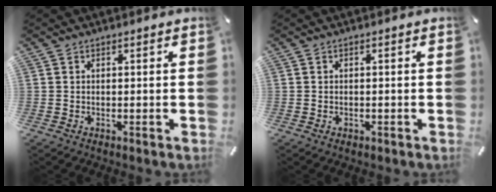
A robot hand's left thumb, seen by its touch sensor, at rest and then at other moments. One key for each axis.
{"total": 0.7, "fx": -0.2, "fy": 0.5, "fz": 0.4, "tx": -0.008, "ty": 0.002, "tz": -0.005}